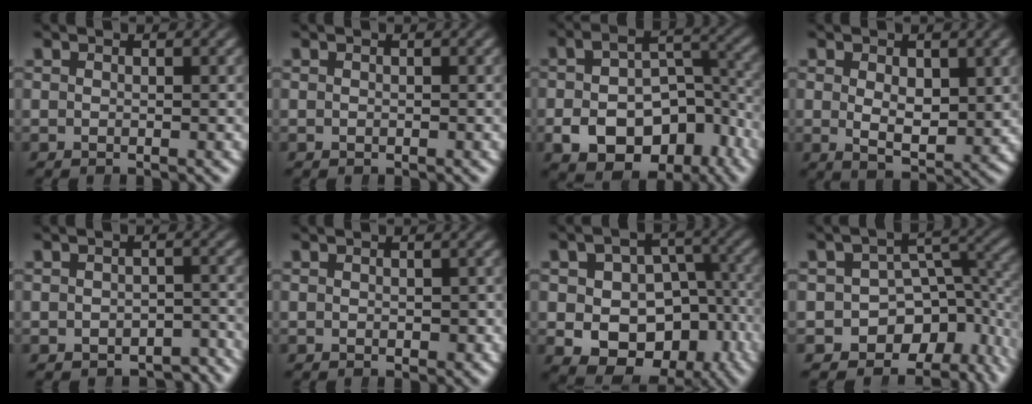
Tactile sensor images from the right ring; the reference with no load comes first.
{"total": 0.0}
{"total": 10.7, "force": [-4.3, 7.5, 6.3], "torque": [-0.088, -0.031, -0.057]}
{"total": 3.8, "force": [0.2, 2.1, 3.1], "torque": [-0.048, -0.028, 0.018]}
{"total": 3.1, "force": [-2.9, 1.0, 0.3], "torque": [0.010, -0.006, -0.046]}
{"total": 1.0, "force": [-0.3, 0.8, 0.6], "torque": [-0.005, -0.008, 0.000]}
{"total": 11.7, "force": [-3.3, 9.2, 6.4], "torque": [-0.112, -0.061, -0.027]}
{"total": 11.4, "force": [-4.1, 8.9, 5.8], "torque": [-0.081, -0.037, -0.059]}